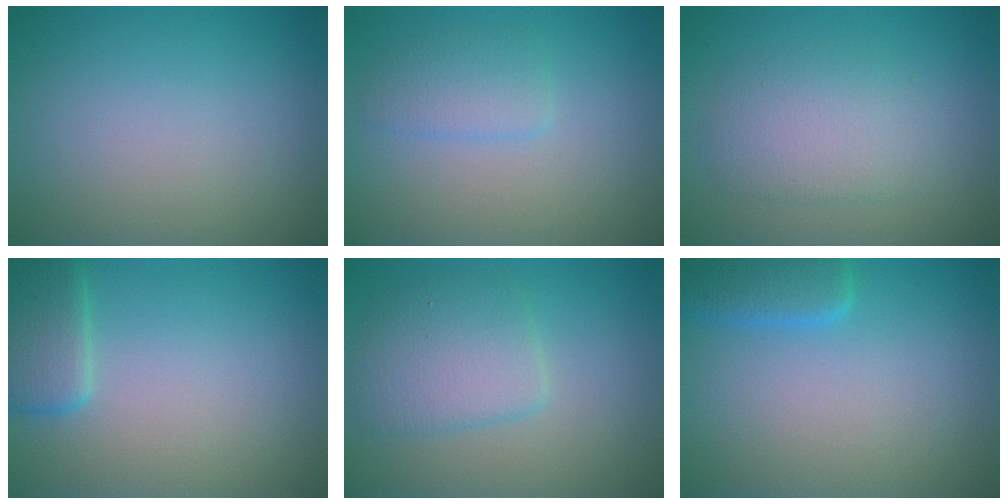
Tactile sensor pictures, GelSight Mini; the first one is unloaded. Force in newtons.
{"total": 1.9, "press": 1.9, "slide": 0.1}
{"total": 3.2, "press": 3.2, "slide": 0.3}
{"total": 3.1, "press": 3.1, "slide": 0.2}
{"total": 3.8, "press": 3.8, "slide": 0.2}
{"total": 2.9, "press": 2.9, "slide": 0.2}